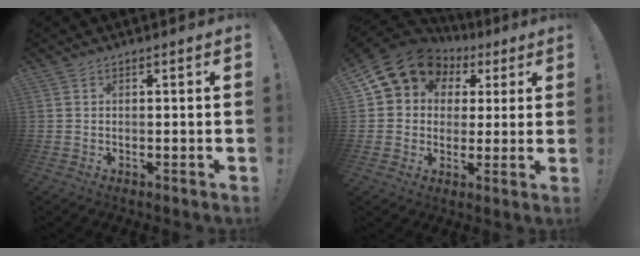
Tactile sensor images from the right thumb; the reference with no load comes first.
{"total": 11.7, "force": [5.2, 9.5, 4.5], "torque": [-0.066, -0.030, 0.103]}